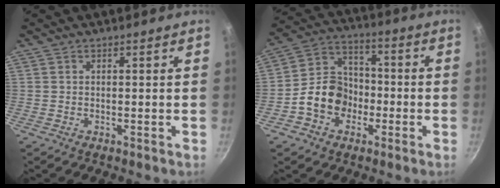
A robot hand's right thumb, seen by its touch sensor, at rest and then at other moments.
{"total": 11.6, "force": [-3.6, 9.3, 5.8], "torque": [-0.065, 0.044, -0.079]}